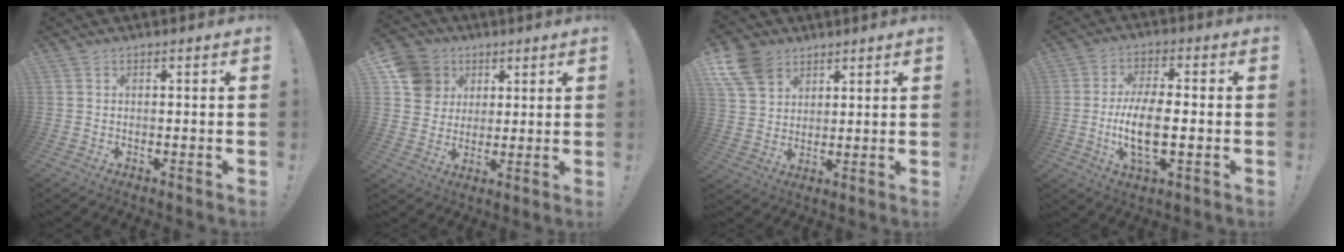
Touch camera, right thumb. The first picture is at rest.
{"total": 11.1, "force": [4.4, 9.7, 3.2], "torque": [-0.035, -0.018, 0.089]}
{"total": 10.5, "force": [6.1, 7.4, 4.3], "torque": [-0.083, -0.031, 0.122]}
{"total": 12.0, "force": [-1.9, 4.5, 11.0], "torque": [-0.224, -0.006, -0.039]}